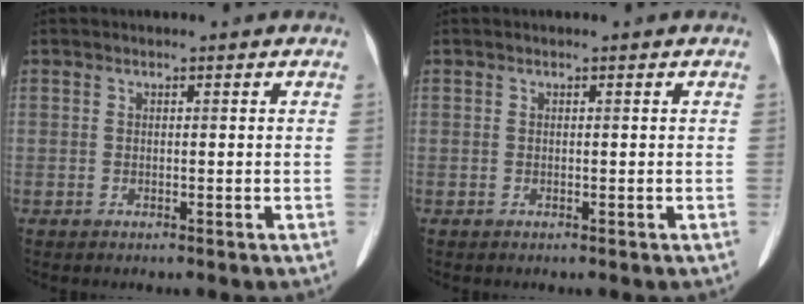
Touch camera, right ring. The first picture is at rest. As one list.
[{"total": 0.0}]